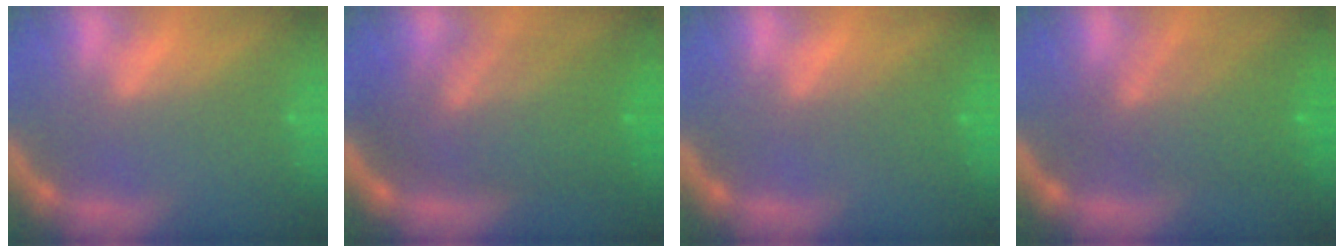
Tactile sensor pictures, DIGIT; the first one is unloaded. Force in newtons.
{"total": 9.6}
{"total": 2.0}
{"total": 6.6}